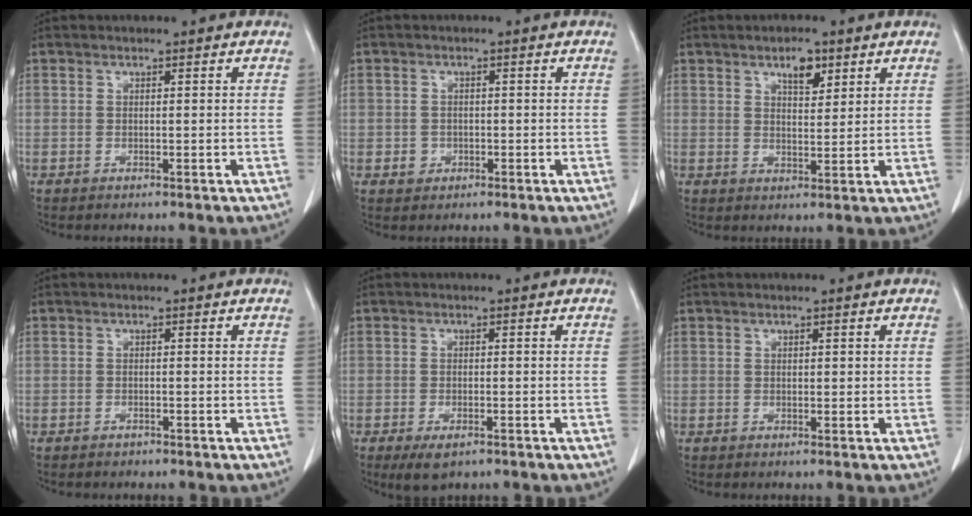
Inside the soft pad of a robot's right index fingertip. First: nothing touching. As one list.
[{"total": 2.0, "force": [-0.5, 1.9, 0.3], "torque": [0.002, 0.008, -0.003]}, {"total": 4.1, "force": [2.5, 1.6, 2.8], "torque": [-0.048, 0.000, 0.042]}, {"total": 0.9, "force": [-0.8, 0.4, 0.1], "torque": [-0.005, 0.001, -0.011]}, {"total": 3.9, "force": [-2.4, 1.6, 2.6], "torque": [-0.044, -0.005, -0.032]}, {"total": 0.5, "force": [0.2, 0.3, 0.4], "torque": [-0.003, 0.000, 0.003]}]